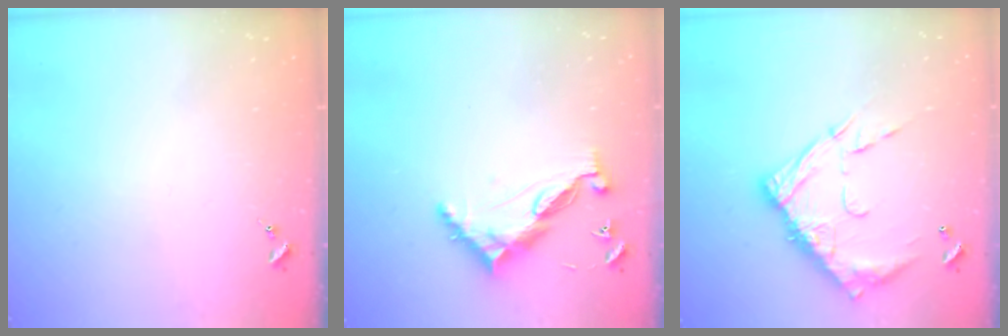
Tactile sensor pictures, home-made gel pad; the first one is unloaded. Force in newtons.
{"total": 9.0, "press": 9.0, "slide": 0.8}
{"total": 17.2, "press": 17.1, "slide": 1.4}